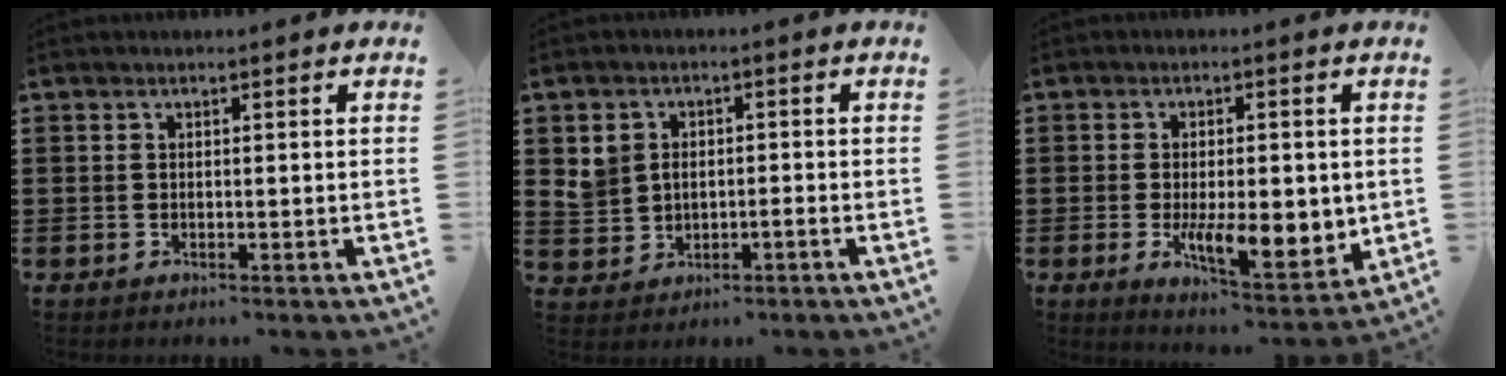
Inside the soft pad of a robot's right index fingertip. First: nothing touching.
{"total": 2.9, "force": [-0.4, 2.7, 1.2], "torque": [-0.043, 0.005, -0.013]}
{"total": 9.0, "force": [-1.1, 3.8, 8.0], "torque": [-0.123, -0.009, -0.017]}